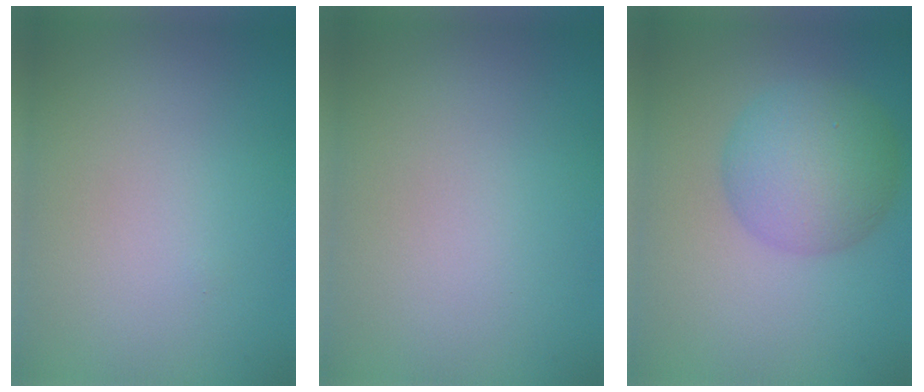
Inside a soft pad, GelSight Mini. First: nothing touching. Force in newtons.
{"total": 0.0}
{"total": 6.0, "press": 6.0, "slide": 0.2}